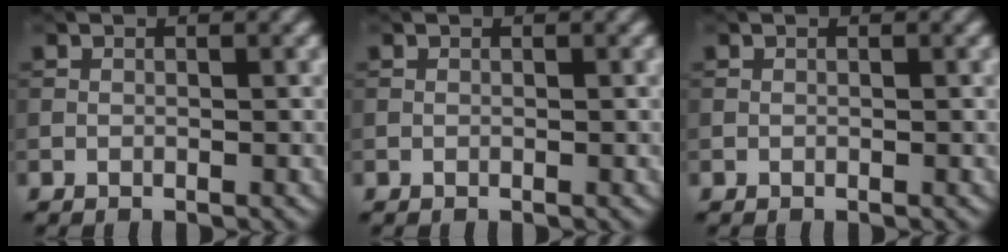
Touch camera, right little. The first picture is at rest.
{"total": 0.0}
{"total": 0.0}